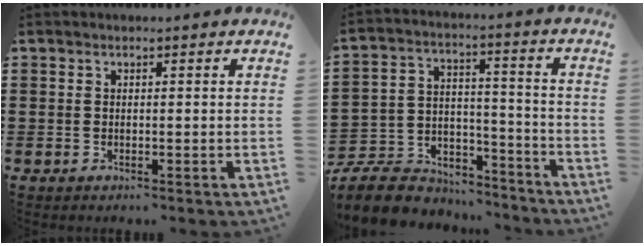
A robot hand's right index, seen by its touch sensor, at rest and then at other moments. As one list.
[{"total": 9.0, "force": [-8.1, 3.2, 2.0], "torque": [-0.054, 0.021, -0.162]}]